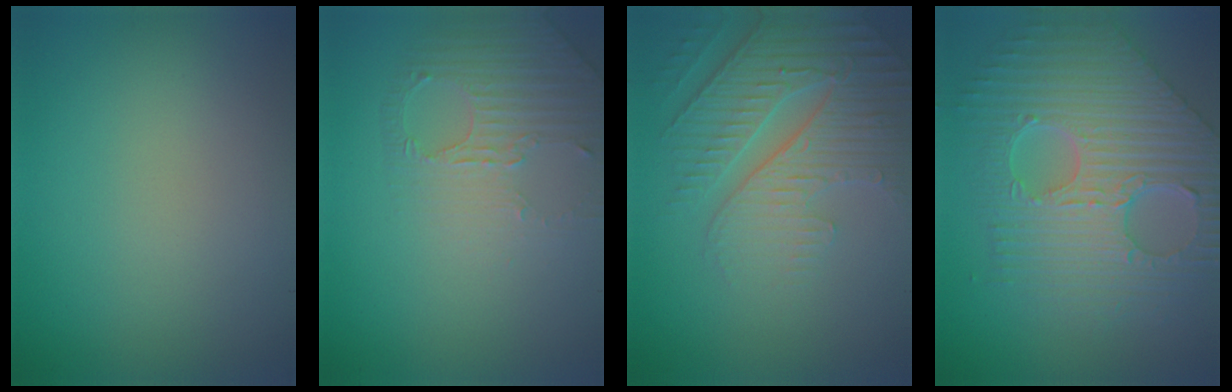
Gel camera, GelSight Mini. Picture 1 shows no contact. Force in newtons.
{"total": 1.8, "press": 1.5, "slide": 1.0}
{"total": 5.5, "press": 4.8, "slide": 2.7}
{"total": 9.6, "press": 6.9, "slide": 6.7}